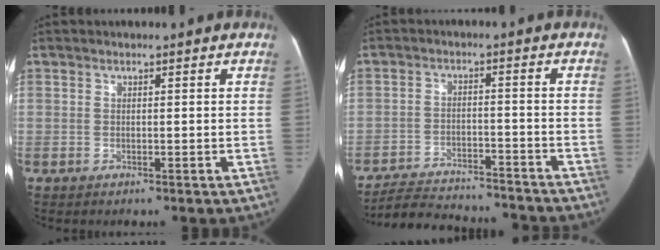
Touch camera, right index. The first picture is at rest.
{"total": 13.9, "force": [-13.2, 3.0, 3.1], "torque": [-0.057, 0.014, -0.195]}